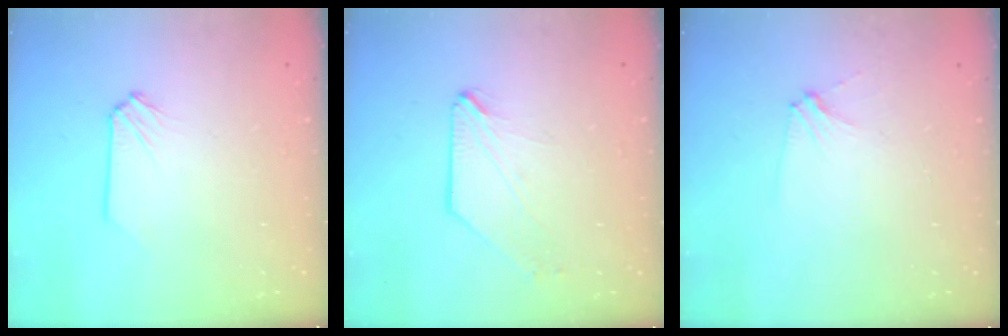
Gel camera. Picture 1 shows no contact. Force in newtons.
{"total": 0.8, "press": 0.8, "slide": 0.2}
{"total": 2.8, "press": 2.8, "slide": 0.4}